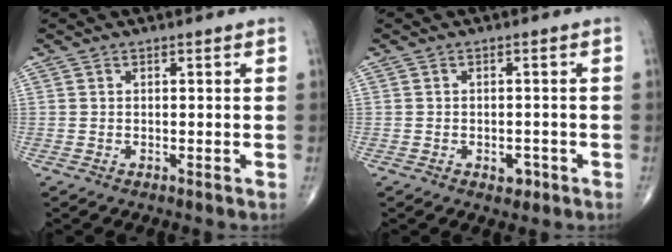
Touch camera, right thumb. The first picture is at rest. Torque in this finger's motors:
{"motor_torque": [1.00, 0.96, 0.11, -0.37, 0.03]}